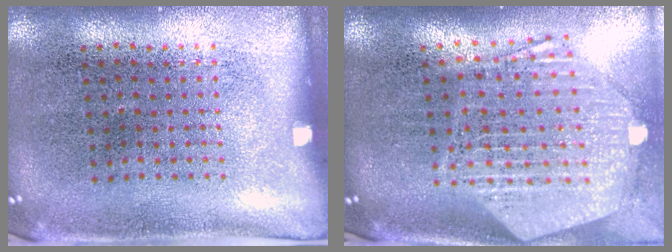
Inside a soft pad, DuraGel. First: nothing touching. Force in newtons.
{"total": 2.8, "press": 2.2, "slide": 1.7}